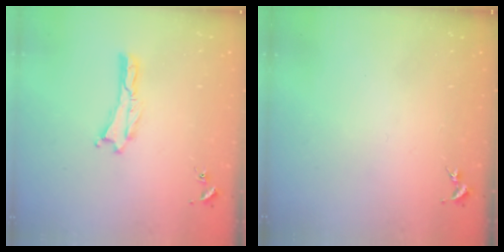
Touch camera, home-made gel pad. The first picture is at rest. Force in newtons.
{"total": 0.0}